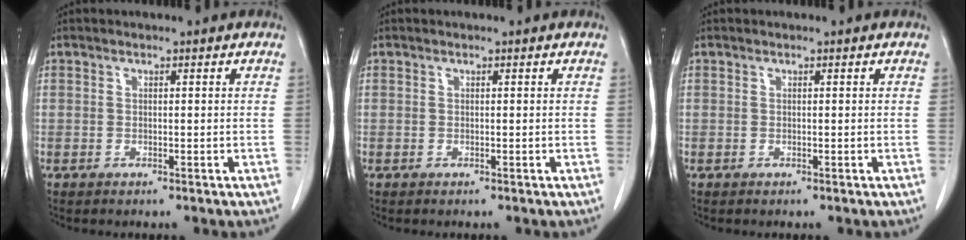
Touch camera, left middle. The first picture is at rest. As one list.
[{"total": 0.0}, {"total": 0.0}]